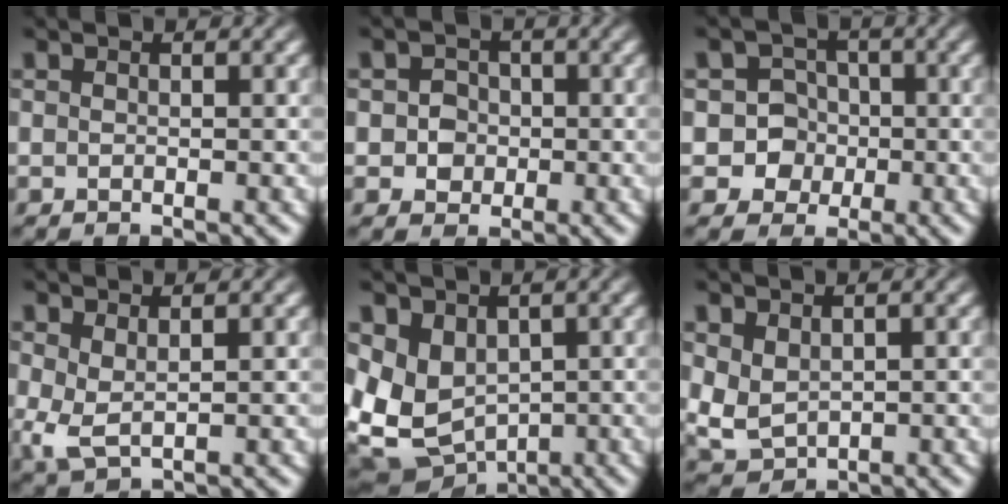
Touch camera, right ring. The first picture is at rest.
{"total": 2.9, "force": [-0.3, 2.8, 0.7], "torque": [-0.014, -0.009, -0.004]}
{"total": 9.0, "force": [-1.4, 8.6, 2.2], "torque": [-0.083, -0.040, -0.022]}
{"total": 2.2, "force": [0.1, 1.3, 1.8], "torque": [-0.050, -0.025, 0.019]}
{"total": 11.2, "force": [-1.6, 9.6, 5.5], "torque": [-0.163, -0.061, -0.003]}
{"total": 3.5, "force": [0.4, 3.1, 1.5], "torque": [-0.062, -0.031, 0.029]}